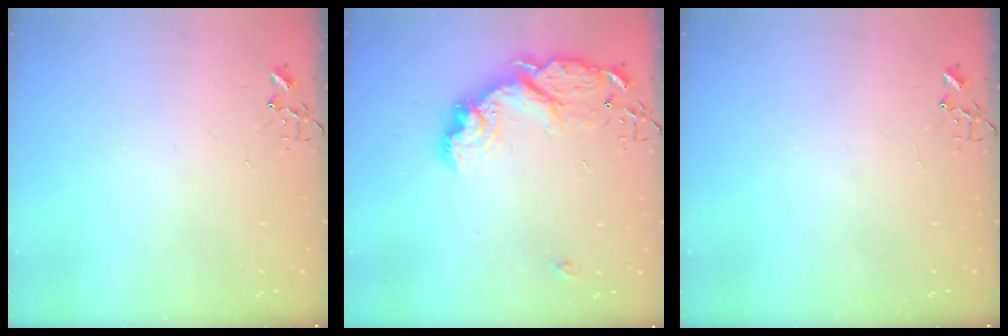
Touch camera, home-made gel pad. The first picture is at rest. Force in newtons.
{"total": 16.3, "press": 16.3, "slide": 1.2}
{"total": 0.0}